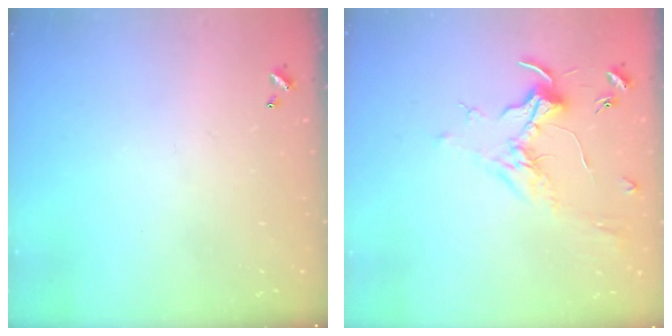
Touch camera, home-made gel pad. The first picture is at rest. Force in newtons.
{"total": 1.7, "press": 1.5, "slide": 0.9}